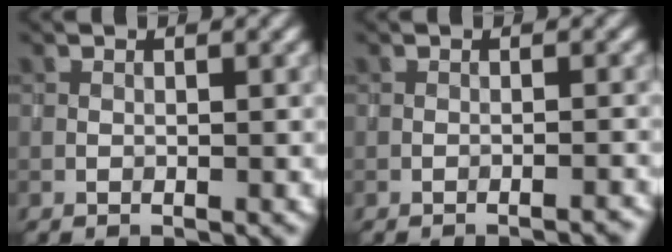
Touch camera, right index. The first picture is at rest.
{"total": 1.7, "force": [-1.6, 0.1, 0.5], "torque": [-0.001, 0.016, -0.020]}